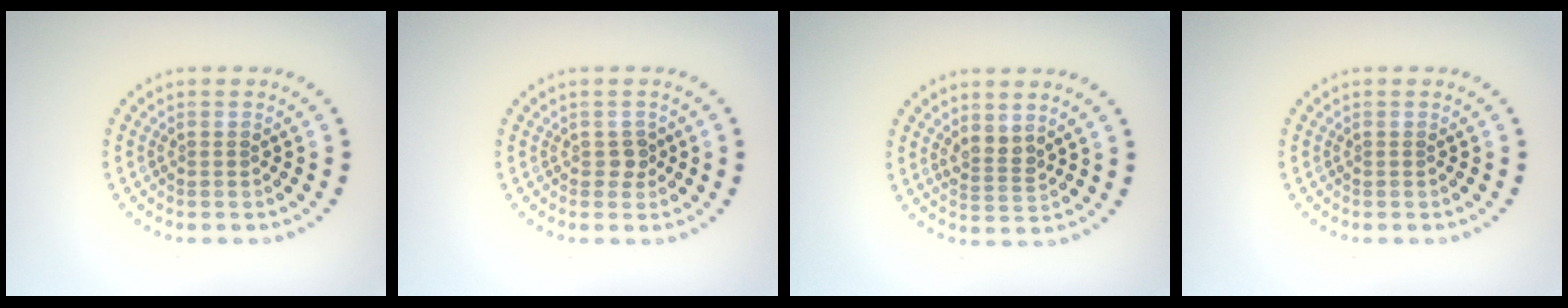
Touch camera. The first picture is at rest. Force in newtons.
{"total": 1.1, "press": 1.0, "slide": 0.5}
{"total": 2.0, "press": 1.7, "slide": 1.2}
{"total": 0.0}